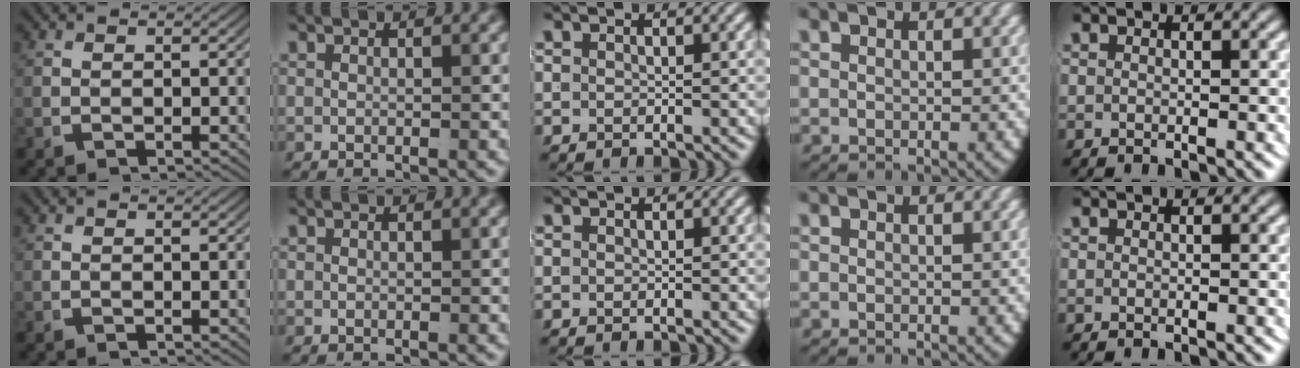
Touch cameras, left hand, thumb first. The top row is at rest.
{}